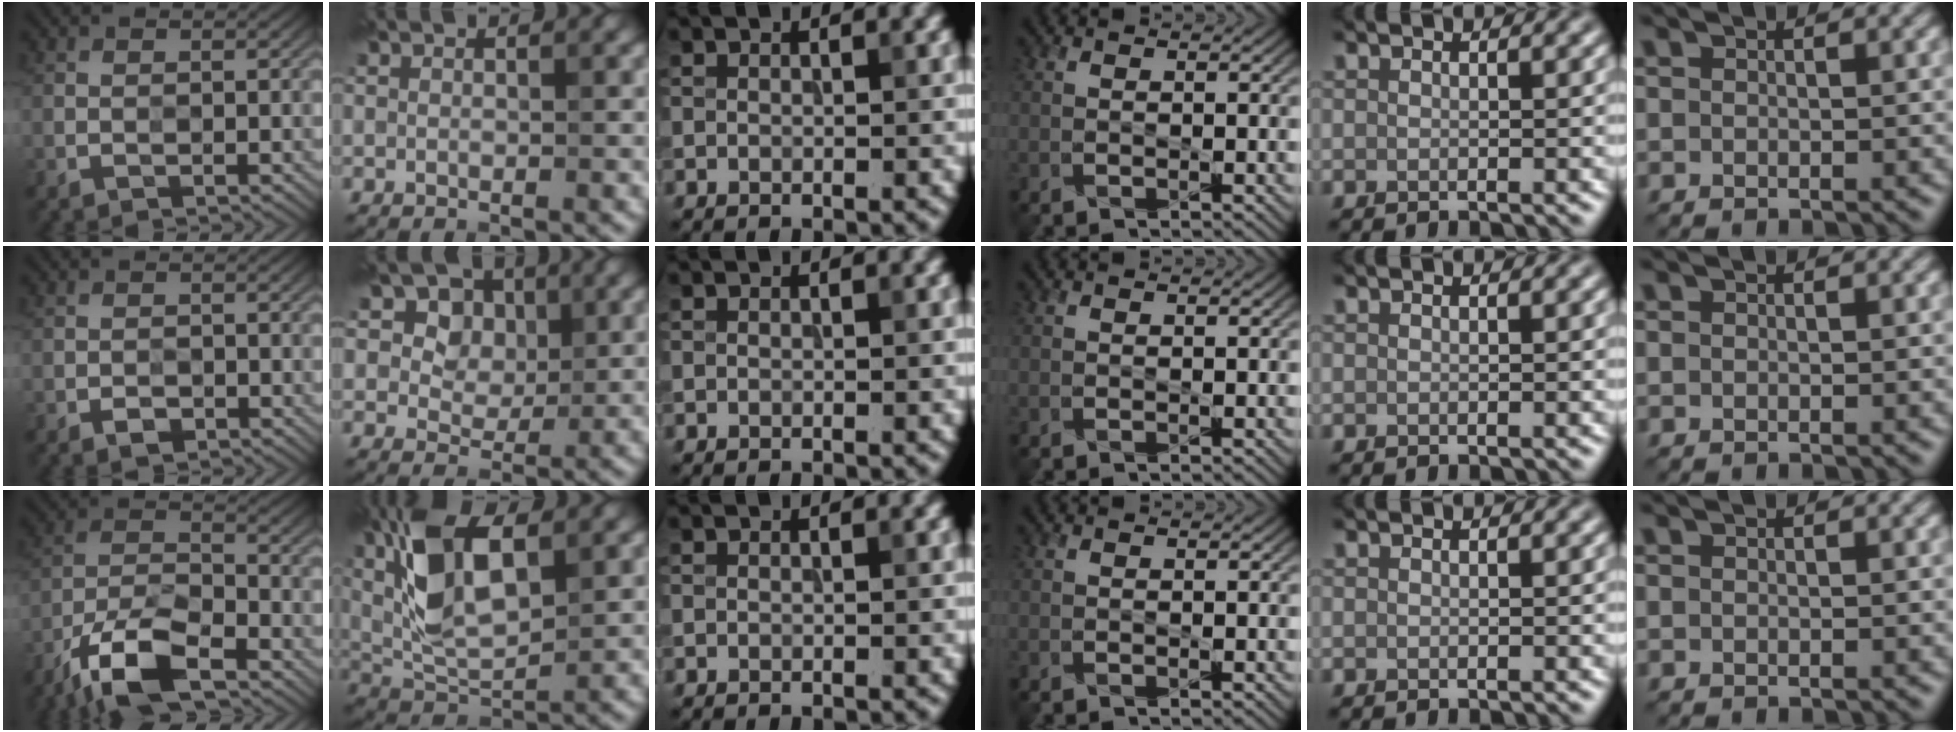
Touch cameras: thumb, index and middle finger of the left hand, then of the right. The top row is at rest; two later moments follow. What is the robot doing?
{"motion": "press", "object": "stopwatch"}